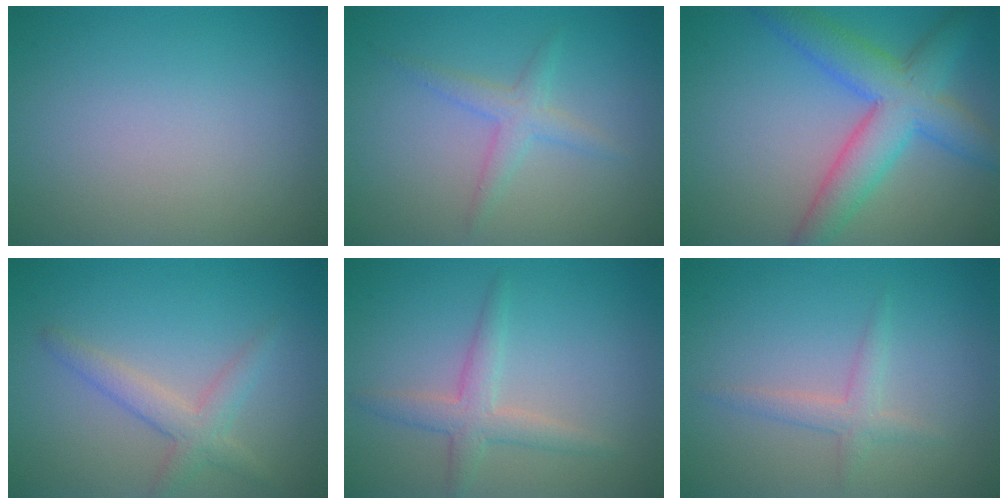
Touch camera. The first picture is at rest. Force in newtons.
{"total": 2.1, "press": 2.1, "slide": 0.1}
{"total": 6.8, "press": 6.8, "slide": 0.3}
{"total": 2.8, "press": 2.8, "slide": 0.2}
{"total": 2.6, "press": 2.6, "slide": 0.1}
{"total": 2.3, "press": 2.3, "slide": 0.1}